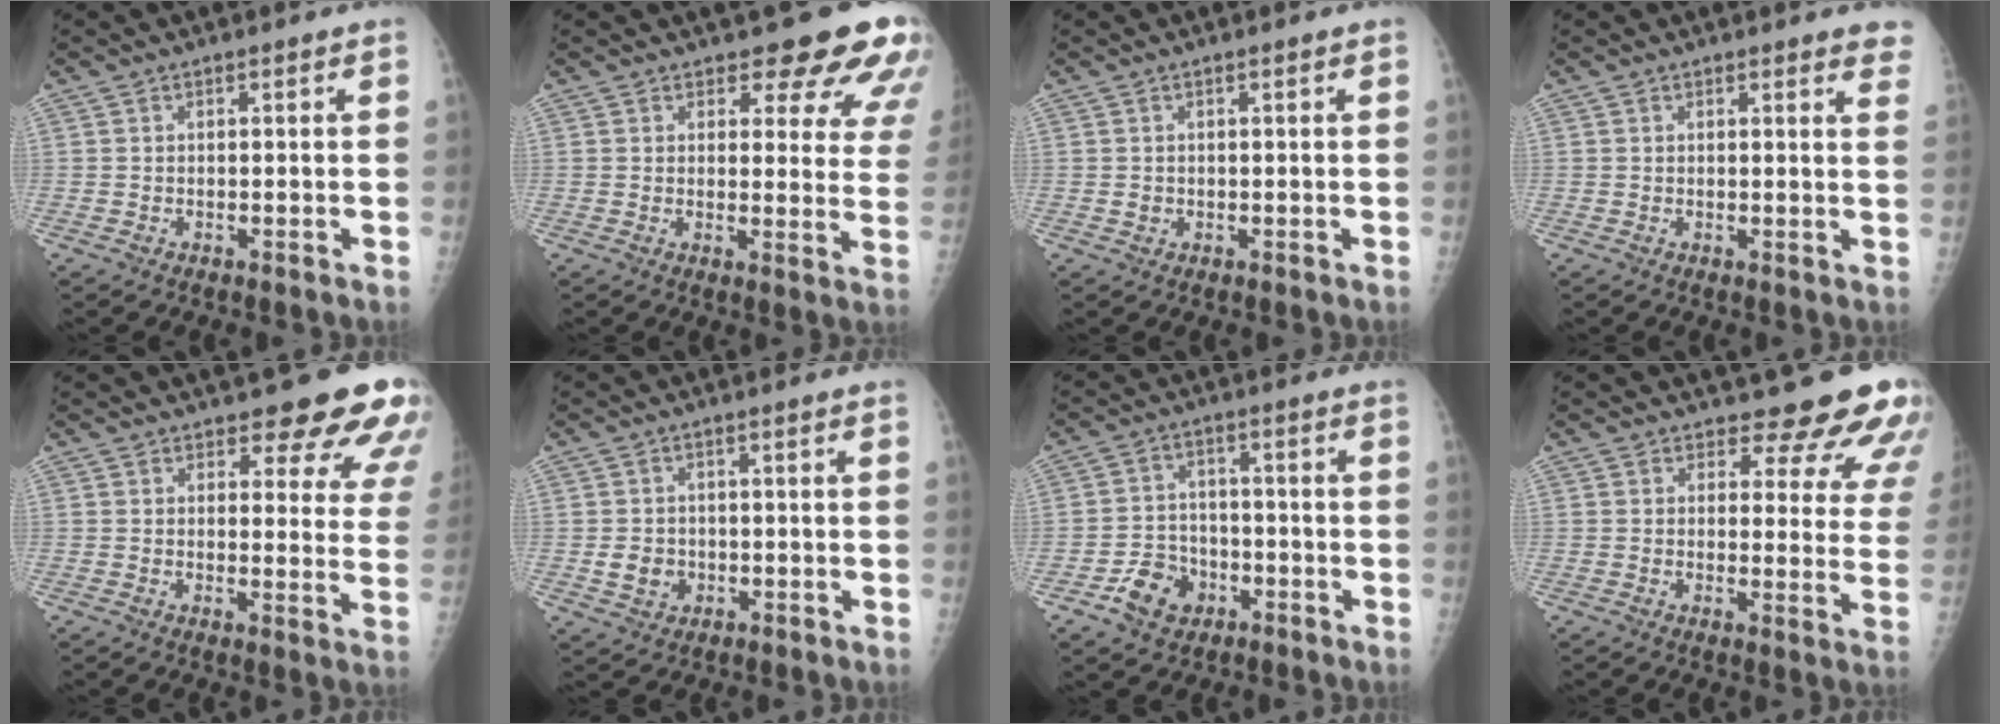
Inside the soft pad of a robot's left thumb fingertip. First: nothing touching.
{"total": 13.1, "force": [10.8, 4.5, 5.9], "torque": [-0.020, -0.068, 0.105]}
{"total": 0.8, "force": [0.1, 0.6, 0.4], "torque": [-0.002, 0.000, 0.004]}
{"total": 4.9, "force": [4.2, 1.0, 2.3], "torque": [-0.007, -0.015, 0.030]}
{"total": 13.6, "force": [10.6, 4.5, 7.2], "torque": [-0.038, -0.061, 0.107]}
{"total": 3.8, "force": [-0.6, 3.3, 1.8], "torque": [-0.017, 0.003, -0.003]}
{"total": 7.4, "force": [-3.8, 5.4, 3.2], "torque": [-0.039, 0.026, -0.065]}
{"total": 12.9, "force": [11.8, 4.0, 3.3], "torque": [0.008, -0.094, 0.115]}